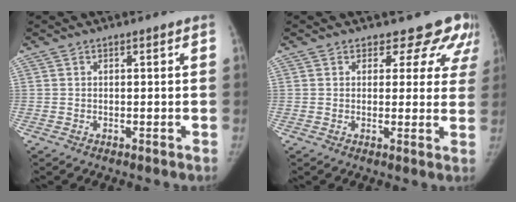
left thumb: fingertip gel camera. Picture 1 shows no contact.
{"total": 9.3, "force": [7.6, 5.1, 1.8], "torque": [0.037, -0.032, 0.059]}